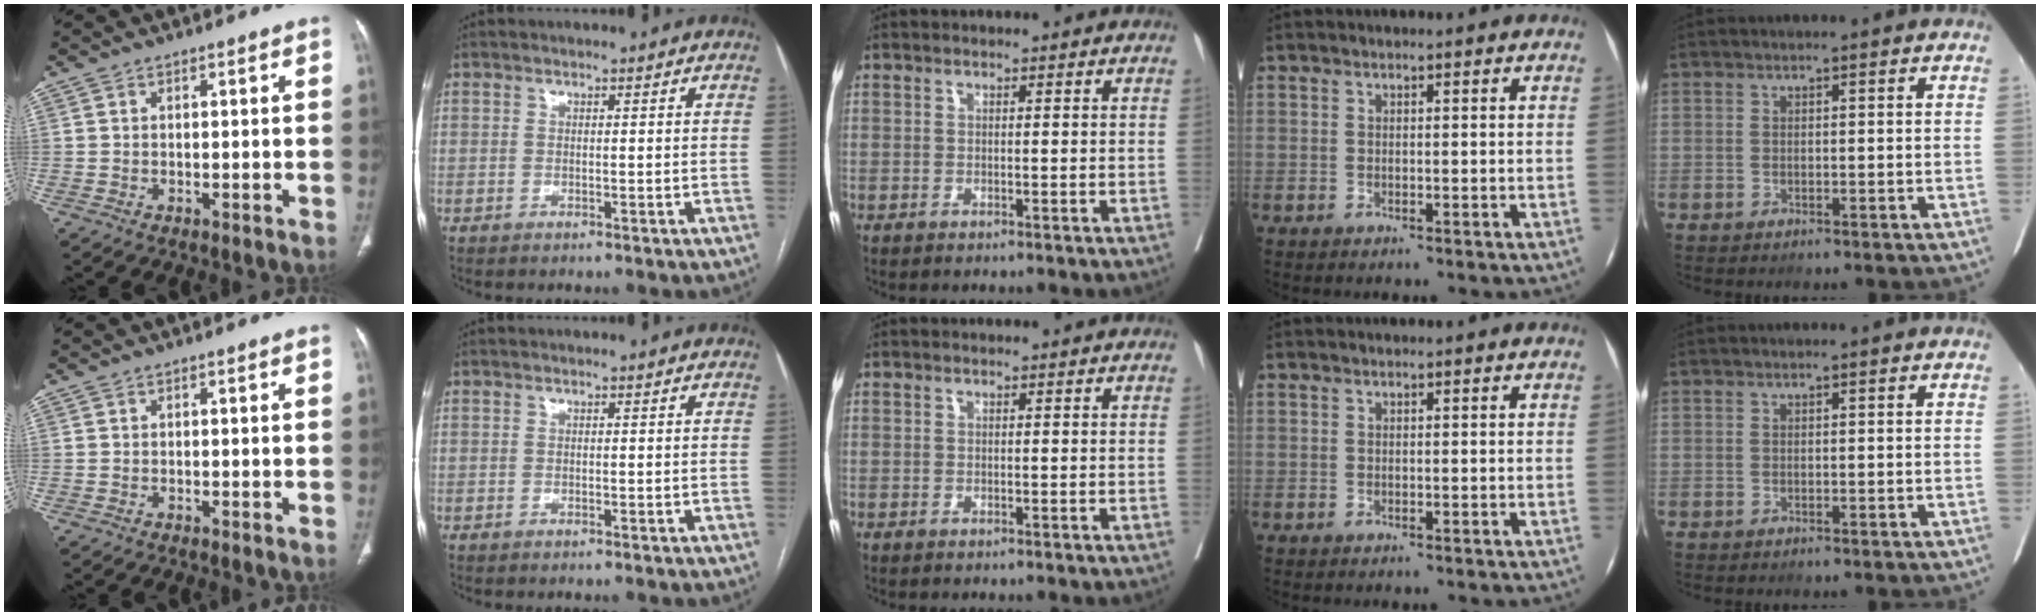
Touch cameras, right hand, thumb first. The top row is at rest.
{}